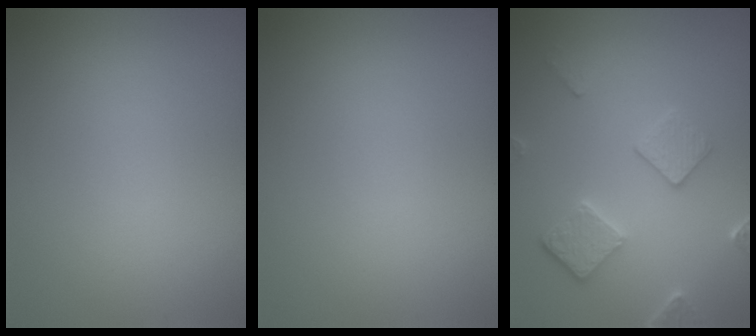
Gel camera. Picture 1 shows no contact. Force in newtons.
{"total": 0.0}
{"total": 3.7, "press": 3.2, "slide": 2.0}